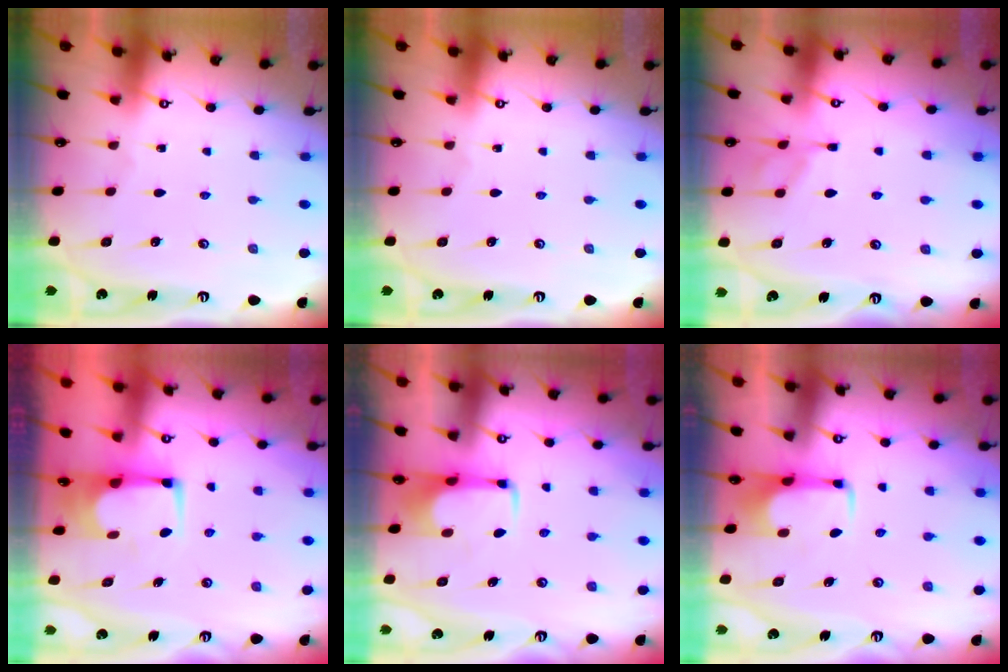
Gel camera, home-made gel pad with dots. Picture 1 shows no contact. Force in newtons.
{"total": 0.0}
{"total": 6.3, "press": 6.2, "slide": 0.8}
{"total": 2.9, "press": 2.9, "slide": 0.2}
{"total": 1.6, "press": 1.5, "slide": 0.3}
{"total": 2.0, "press": 1.9, "slide": 0.4}